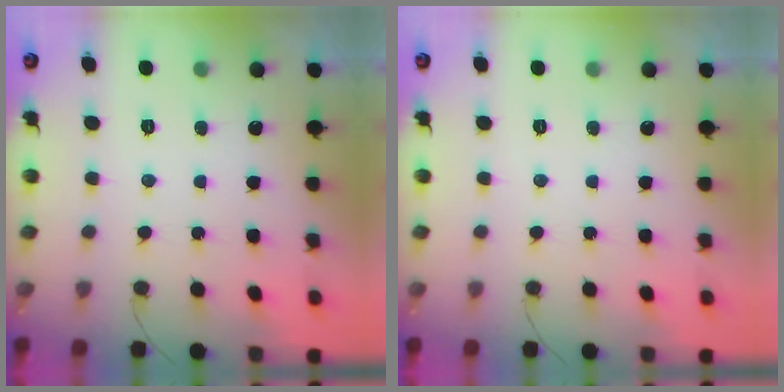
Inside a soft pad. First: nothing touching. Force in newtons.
{"total": 0.0}